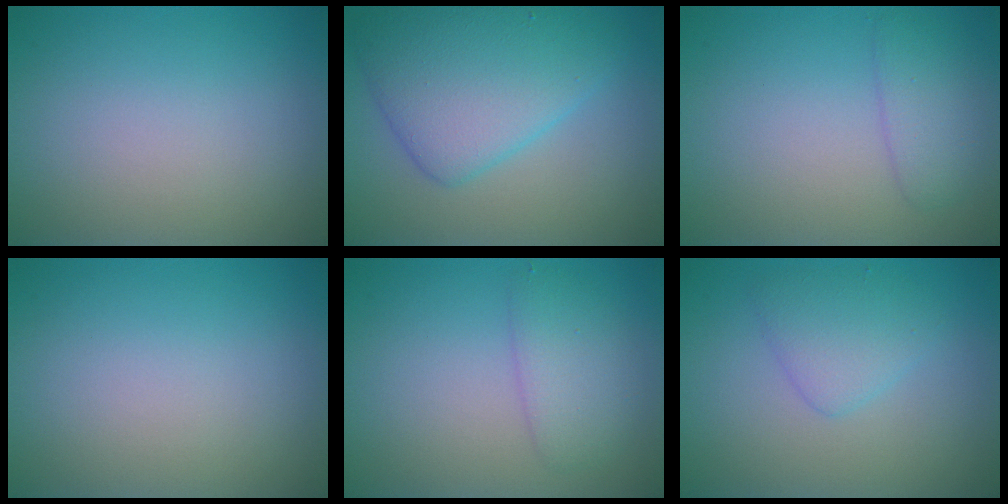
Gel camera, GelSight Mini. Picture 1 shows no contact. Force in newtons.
{"total": 6.6, "press": 6.6, "slide": 0.2}
{"total": 2.3, "press": 2.3, "slide": 0.1}
{"total": 0.0}
{"total": 2.7, "press": 2.7, "slide": 0.1}
{"total": 2.5, "press": 2.5, "slide": 0.1}